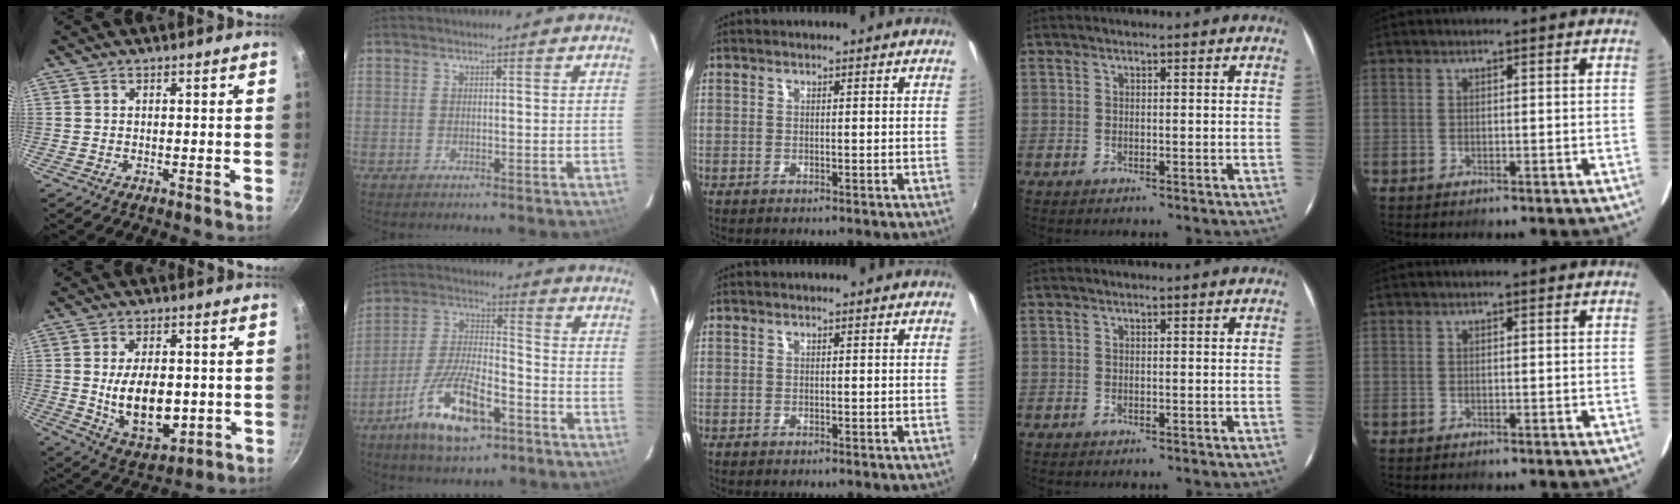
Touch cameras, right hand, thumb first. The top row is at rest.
{"thumb": {"total": 13.6, "force": [-1.1, 8.1, 10.9], "torque": [-0.156, -0.011, -0.001]}, "index": {"total": 14.3, "force": [-8.1, 5.1, 10.7], "torque": [-0.220, -0.006, -0.144]}}